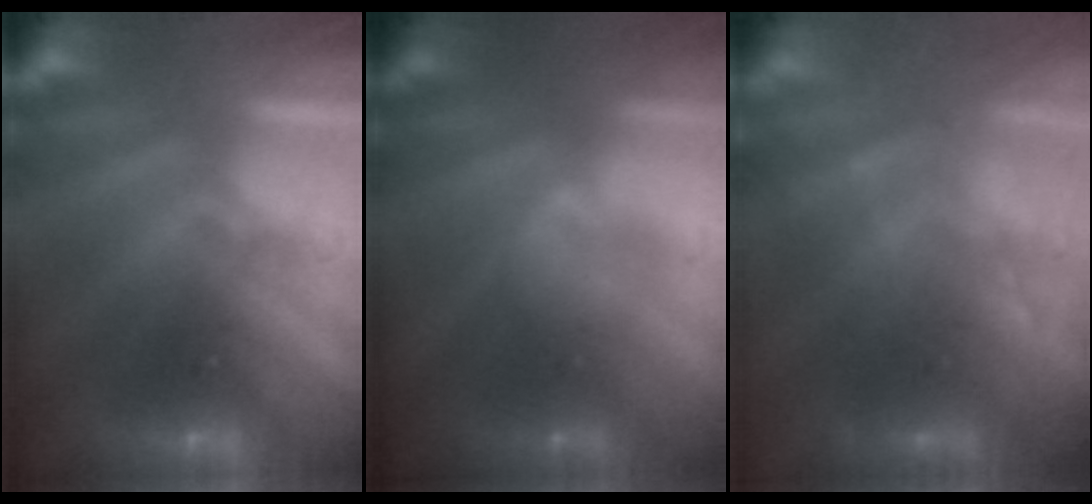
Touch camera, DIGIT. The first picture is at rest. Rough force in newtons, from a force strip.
{"total": 2.3}
{"total": 2.3}